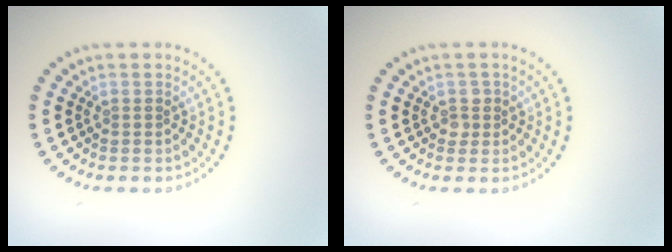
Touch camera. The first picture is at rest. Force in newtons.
{"total": 1.1, "press": 1.1, "slide": 0.3}